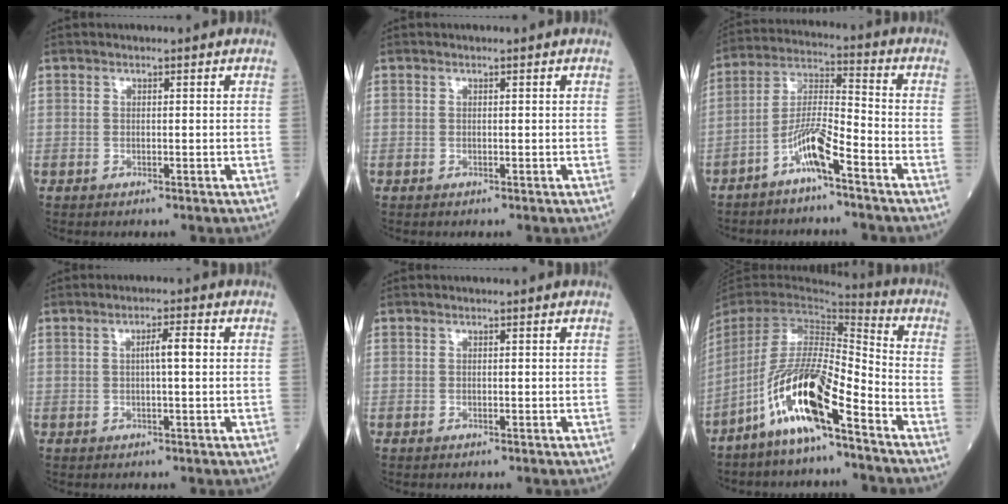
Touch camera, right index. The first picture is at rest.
{"total": 0.0}
{"total": 7.6, "force": [-4.8, 0.4, 5.9], "torque": [-0.130, 0.002, -0.095]}
{"total": 3.0, "force": [0.3, 0.1, 2.9], "torque": [-0.049, 0.004, 0.003]}
{"total": 0.0}
{"total": 14.5, "force": [-8.6, 1.6, 11.6], "torque": [-0.237, -0.014, -0.163]}